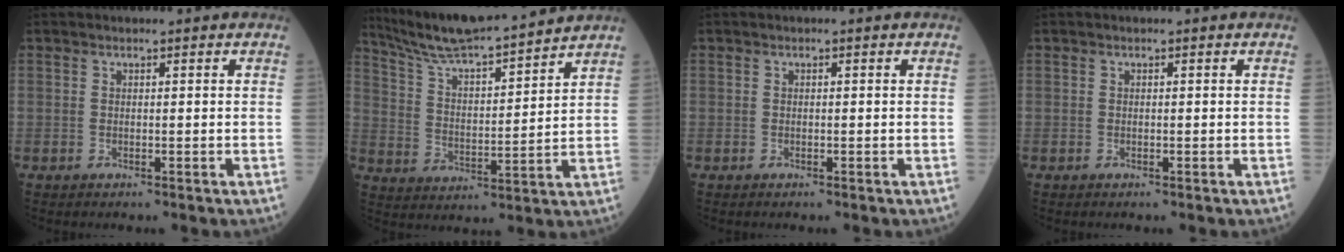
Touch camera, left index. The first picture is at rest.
{"total": 15.5, "force": [14.3, 0.3, 6.0], "torque": [-0.115, 0.010, 0.244]}
{"total": 0.0}
{"total": 0.0}